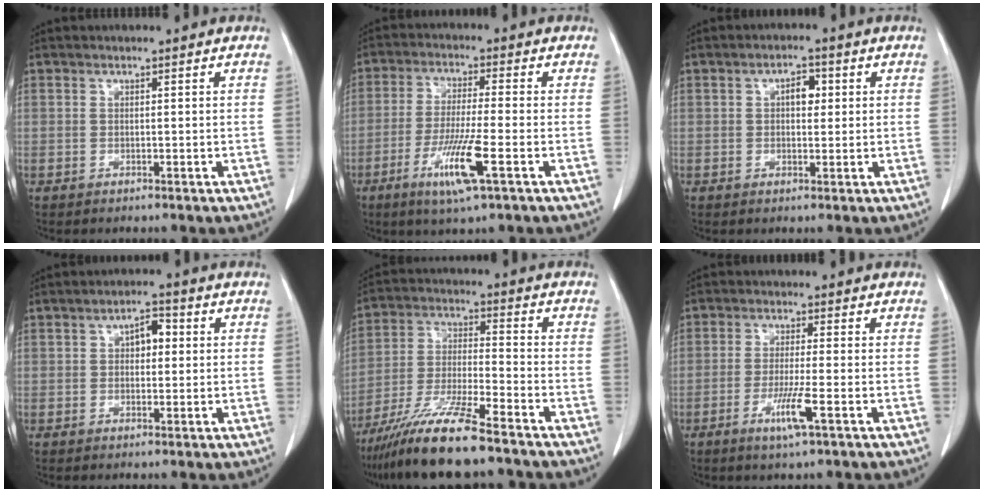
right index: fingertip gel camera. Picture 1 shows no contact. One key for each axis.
{"total": 9.0, "fx": -3.8, "fy": 0.0, "fz": 8.2, "tx": -0.160, "ty": -0.019, "tz": -0.068}
{"total": 3.1, "fx": 0.7, "fy": 1.7, "fz": 2.5, "tx": -0.039, "ty": 0.009, "tz": 0.009}
{"total": 3.7, "fx": 0.7, "fy": 1.9, "fz": 3.0, "tx": -0.046, "ty": 0.013, "tz": 0.009}
{"total": 13.1, "fx": -9.9, "fy": 0.3, "fz": 8.5, "tx": -0.165, "ty": -0.028, "tz": -0.181}
{"total": 5.1, "fx": -2.1, "fy": -0.4, "fz": 4.6, "tx": -0.087, "ty": -0.012, "tz": -0.039}